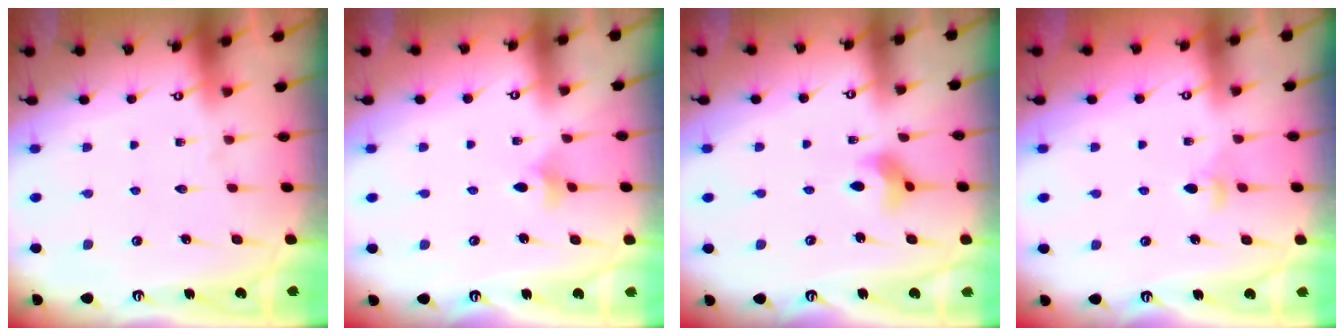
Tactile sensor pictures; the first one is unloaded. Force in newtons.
{"total": 4.3, "press": 4.2, "slide": 0.9}
{"total": 5.0, "press": 5.0, "slide": 0.6}
{"total": 3.1, "press": 3.0, "slide": 0.8}